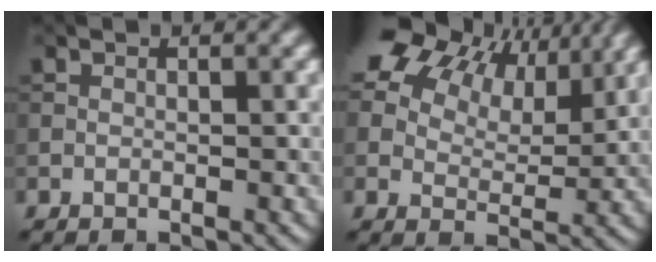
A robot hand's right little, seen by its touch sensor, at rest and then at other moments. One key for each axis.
{"total": 12.1, "fx": 7.9, "fy": 6.8, "fz": 6.3, "tx": -0.152, "ty": 0.019, "tz": 0.155}